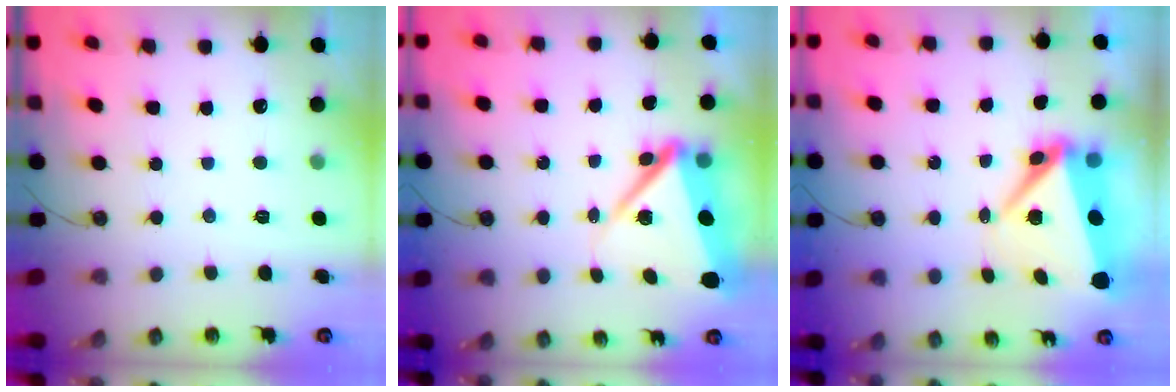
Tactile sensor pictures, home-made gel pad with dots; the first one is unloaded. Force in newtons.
{"total": 10.0, "press": 9.9, "slide": 1.7}
{"total": 8.3, "press": 8.2, "slide": 1.2}